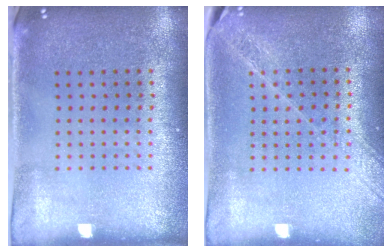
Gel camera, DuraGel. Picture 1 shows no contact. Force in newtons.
{"total": 1.6, "press": 1.5, "slide": 0.6}